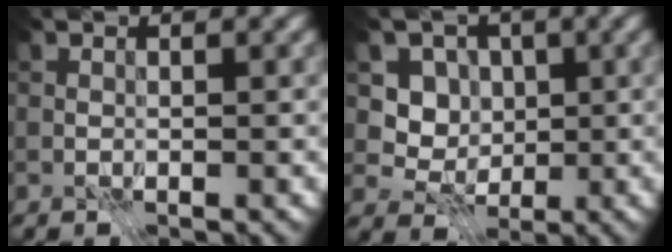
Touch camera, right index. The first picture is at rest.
{"total": 3.7, "force": [0.3, 3.4, 1.4], "torque": [-0.024, -0.007, -0.012]}